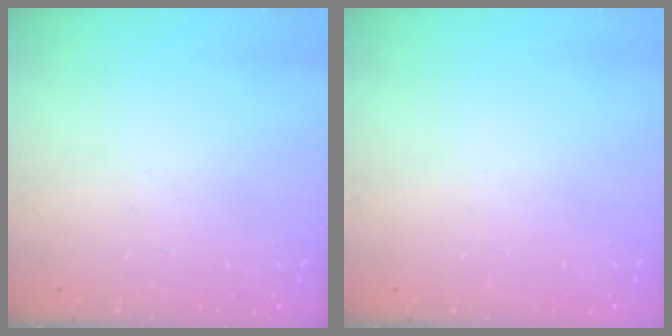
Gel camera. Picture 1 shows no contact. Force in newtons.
{"total": 0.0}